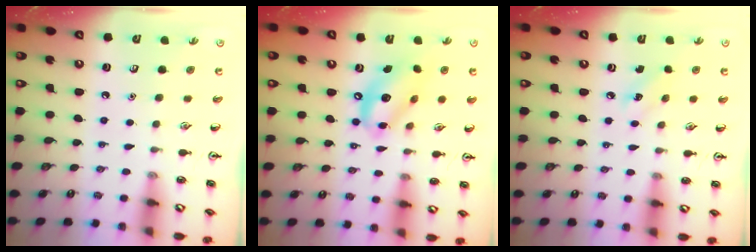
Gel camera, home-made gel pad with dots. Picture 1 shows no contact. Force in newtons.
{"total": 12.7, "press": 12.1, "slide": 3.8}
{"total": 5.0, "press": 4.8, "slide": 1.3}